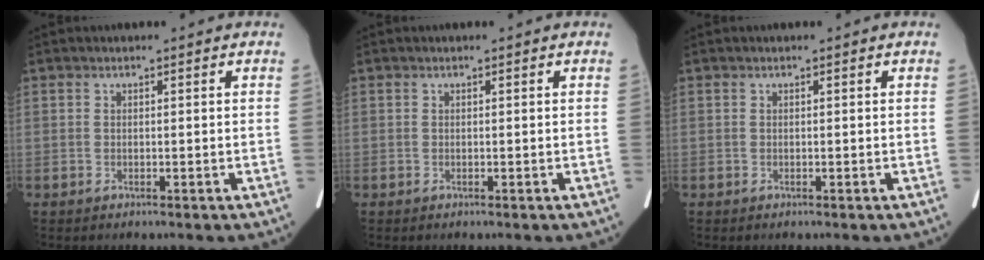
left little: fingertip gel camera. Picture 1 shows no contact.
{"total": 0.0}
{"total": 0.0}